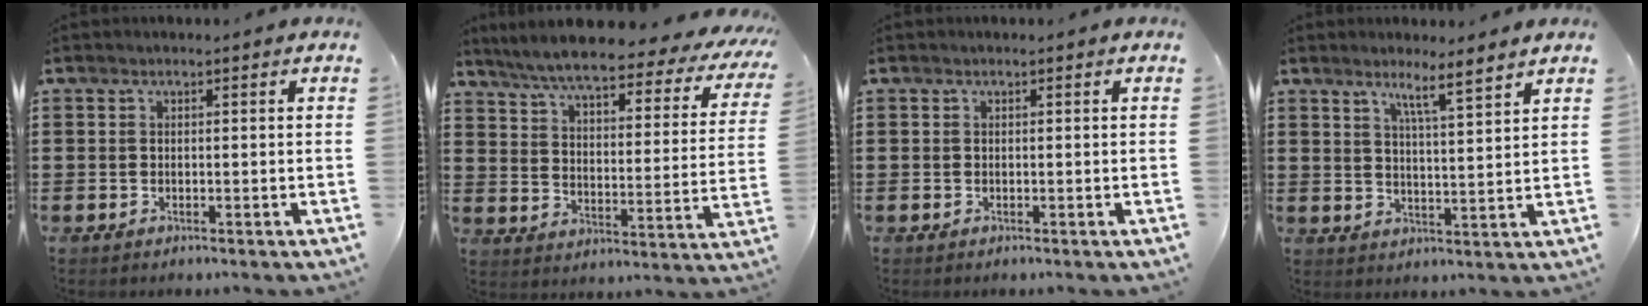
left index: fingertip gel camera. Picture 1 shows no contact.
{"total": 7.4, "force": [6.4, 0.4, 3.6], "torque": [-0.098, -0.040, 0.107]}
{"total": 0.0}
{"total": 5.3, "force": [4.2, -0.4, 3.2], "torque": [-0.058, -0.020, 0.068]}